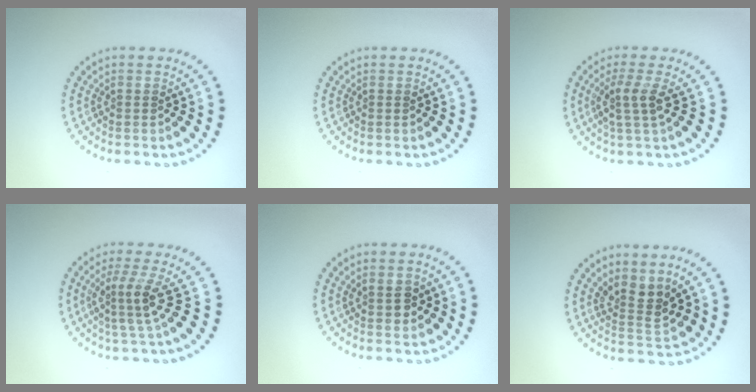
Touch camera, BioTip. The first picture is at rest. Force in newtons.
{"total": 0.0}
{"total": 2.5, "press": 1.9, "slide": 1.7}
{"total": 3.1, "press": 2.3, "slide": 2.1}
{"total": 1.6, "press": 1.5, "slide": 0.5}
{"total": 2.8, "press": 2.1, "slide": 1.9}